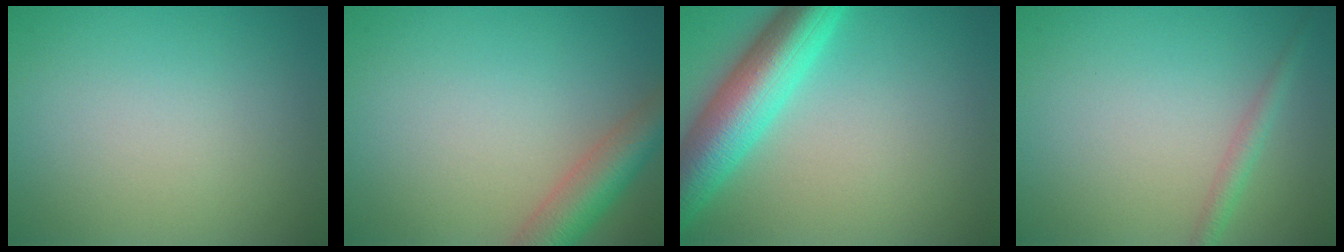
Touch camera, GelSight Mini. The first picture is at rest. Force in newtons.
{"total": 4.6, "press": 4.6, "slide": 0.2}
{"total": 7.7, "press": 7.7, "slide": 0.2}
{"total": 1.5, "press": 1.5, "slide": 0.0}